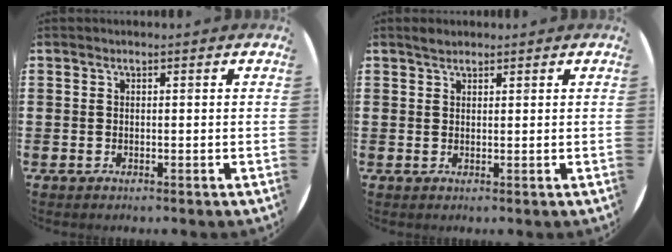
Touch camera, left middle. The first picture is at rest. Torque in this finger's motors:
{"motor_torque": [0.33, -0.22, -0.01, 0.01]}